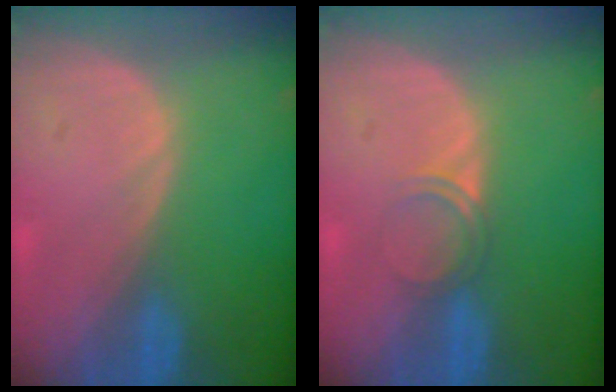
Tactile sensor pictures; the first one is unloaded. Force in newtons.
{"total": 2.1, "press": 1.8, "slide": 1.1}